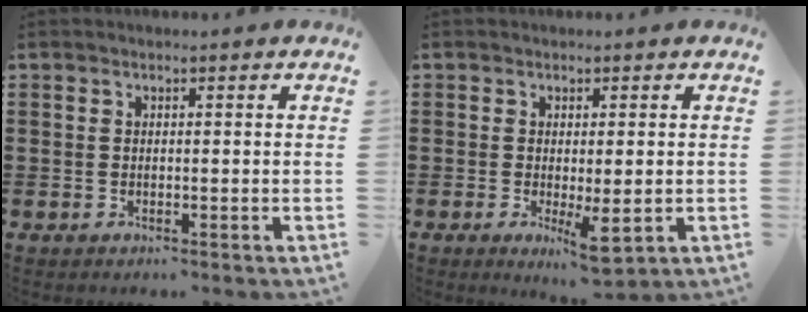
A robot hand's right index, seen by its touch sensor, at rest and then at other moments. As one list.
[{"total": 4.4, "force": [-0.9, 1.3, 4.1], "torque": [-0.073, -0.006, -0.011]}]